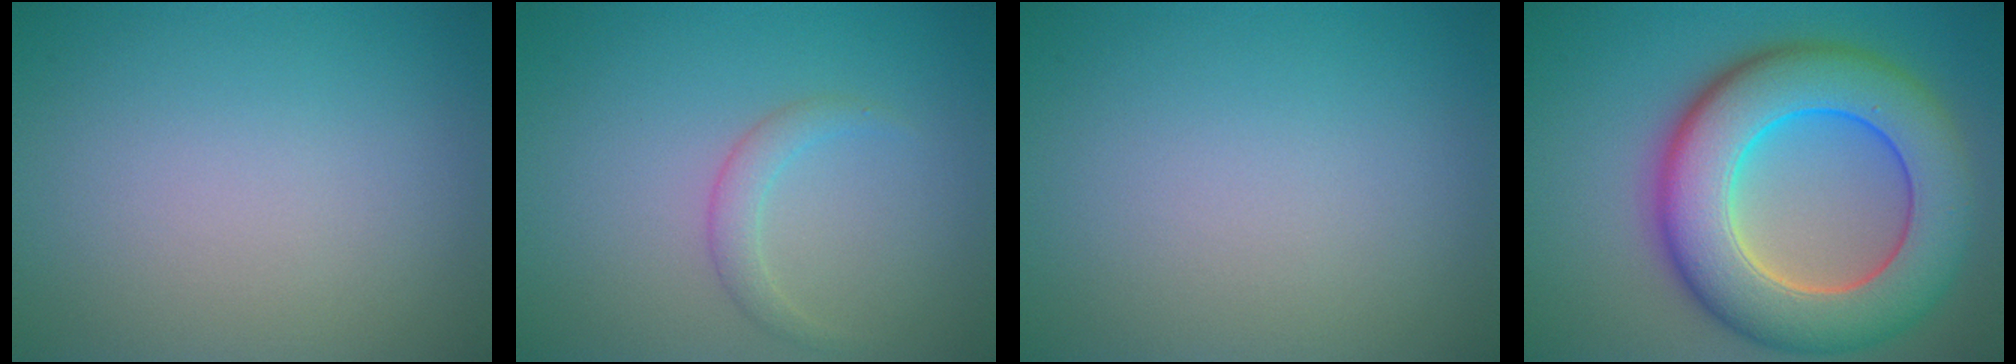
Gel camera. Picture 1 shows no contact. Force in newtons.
{"total": 1.6, "press": 1.6, "slide": 0.0}
{"total": 0.0}
{"total": 11.7, "press": 11.7, "slide": 0.4}